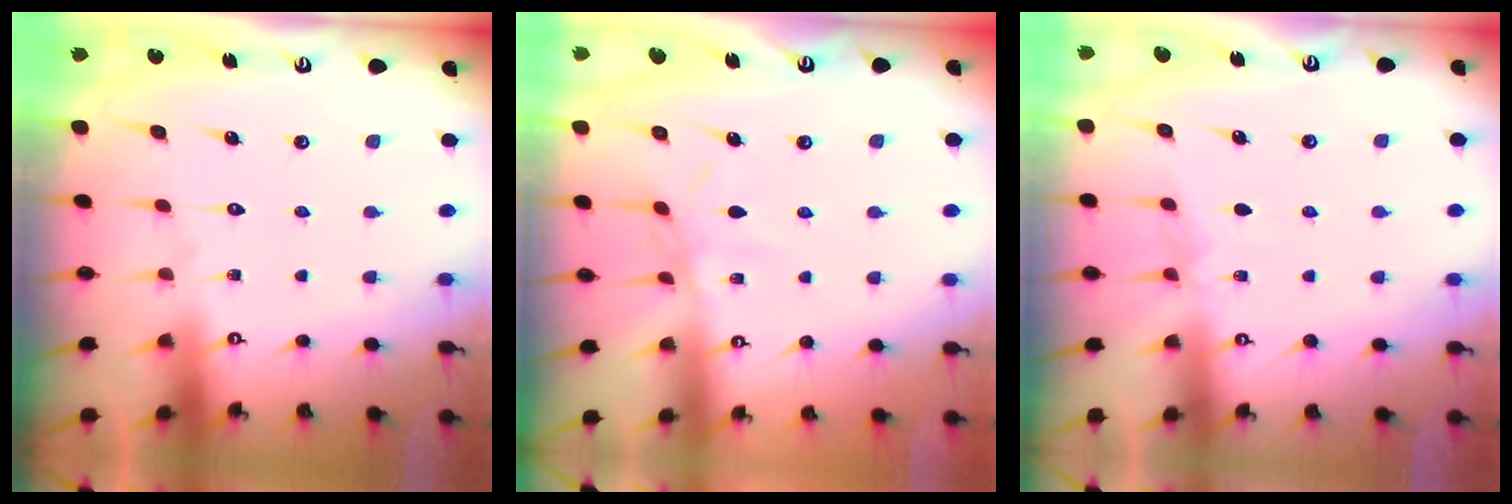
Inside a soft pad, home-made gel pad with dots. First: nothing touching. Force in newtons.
{"total": 2.8, "press": 2.8, "slide": 0.2}
{"total": 3.2, "press": 3.1, "slide": 0.5}